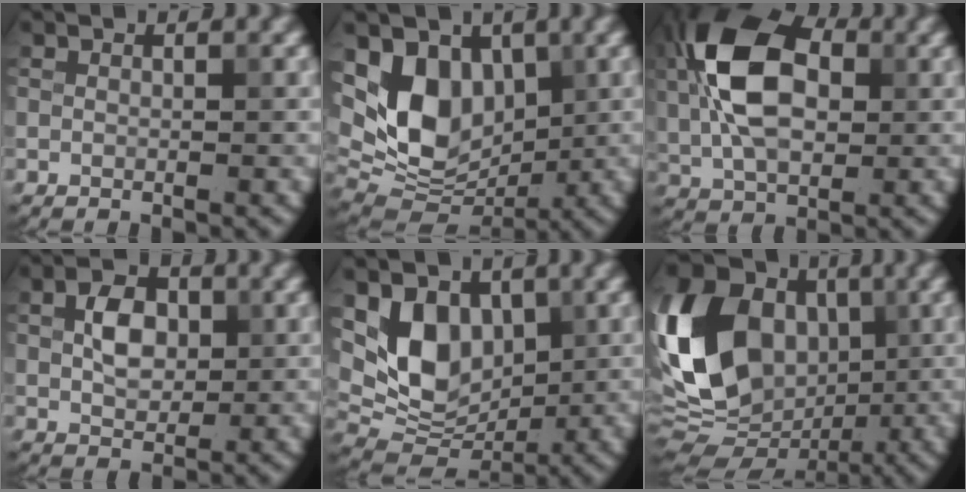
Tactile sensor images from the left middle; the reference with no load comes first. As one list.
[{"total": 9.4, "force": [1.7, 6.6, 6.4], "torque": [-0.116, -0.010, 0.029]}, {"total": 10.2, "force": [1.6, 6.1, 8.0], "torque": [-0.168, 0.015, 0.019]}, {"total": 3.6, "force": [0.6, 2.4, 2.5], "torque": [-0.050, 0.005, 0.009]}, {"total": 7.8, "force": [1.9, 5.5, 5.2], "torque": [-0.098, -0.016, 0.032]}, {"total": 13.4, "force": [0.6, 10.3, 8.7], "torque": [-0.193, 0.007, -0.015]}]